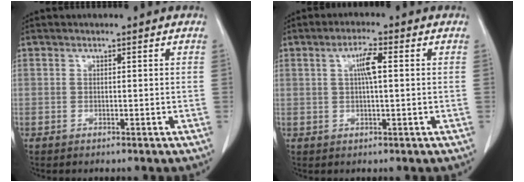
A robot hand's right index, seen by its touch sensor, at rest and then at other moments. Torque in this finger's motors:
{"motor_torque": [0.46, -0.06, 0.12, 0.07]}